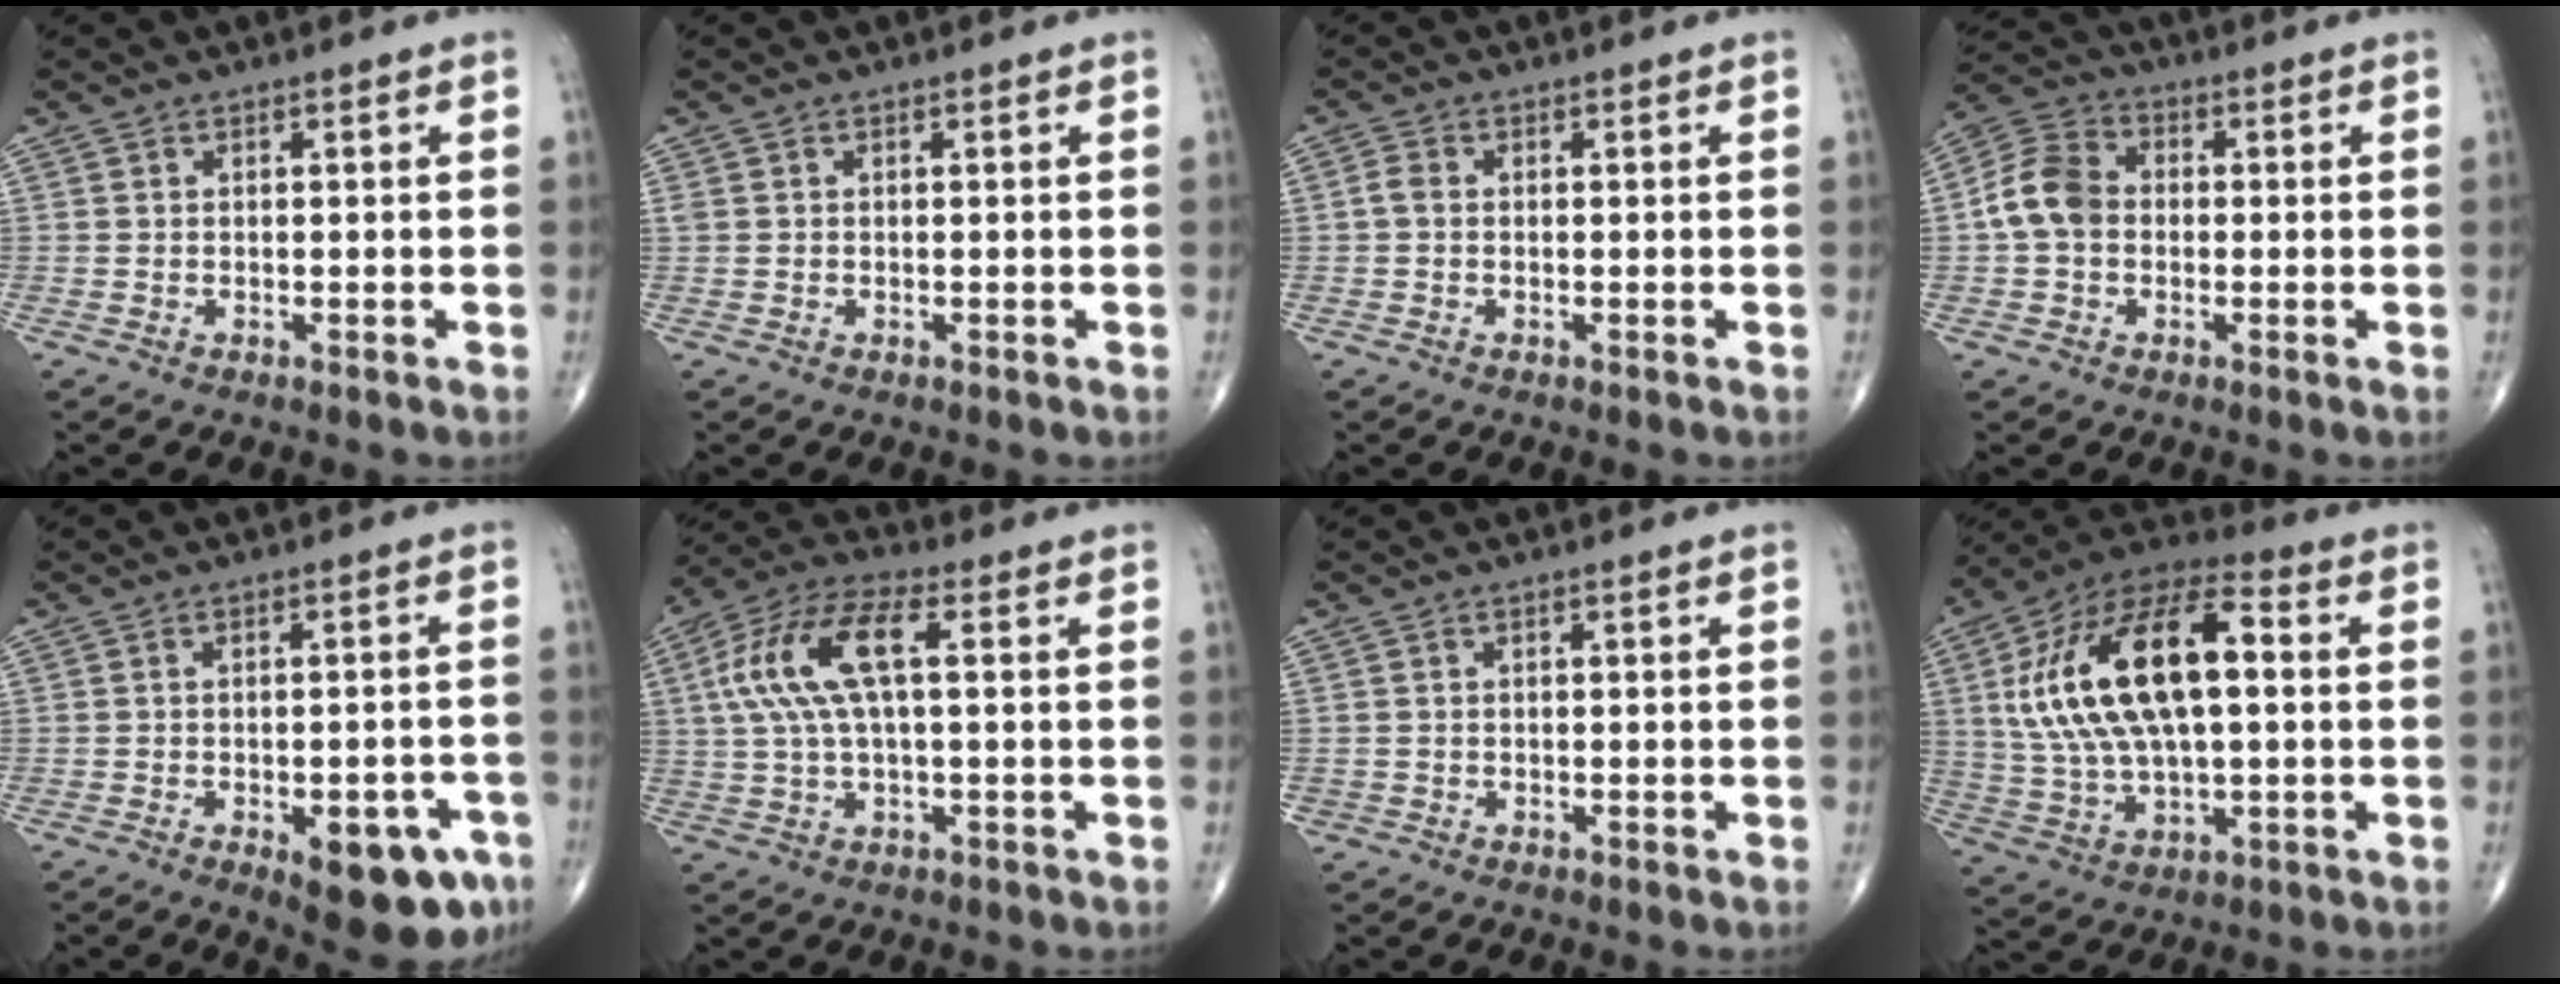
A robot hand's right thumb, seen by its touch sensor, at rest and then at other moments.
{"total": 0.6, "force": [0.2, 0.5, 0.2], "torque": [-0.003, 0.006, 0.005]}
{"total": 1.7, "force": [-0.1, 1.3, 1.2], "torque": [-0.022, 0.004, -0.006]}
{"total": 8.4, "force": [-0.4, 6.5, 5.3], "torque": [-0.096, 0.027, -0.020]}
{"total": 11.9, "force": [-5.6, 4.8, 9.3], "torque": [-0.095, 0.018, -0.064]}
{"total": 13.2, "force": [2.3, 5.2, 11.9], "torque": [-0.260, 0.036, 0.042]}
{"total": 0.7, "force": [-0.3, 0.6, 0.0], "torque": [0.007, 0.006, -0.007]}
{"total": 23.4, "force": [3.3, 11.1, 20.3], "torque": [-0.381, 0.023, 0.052]}